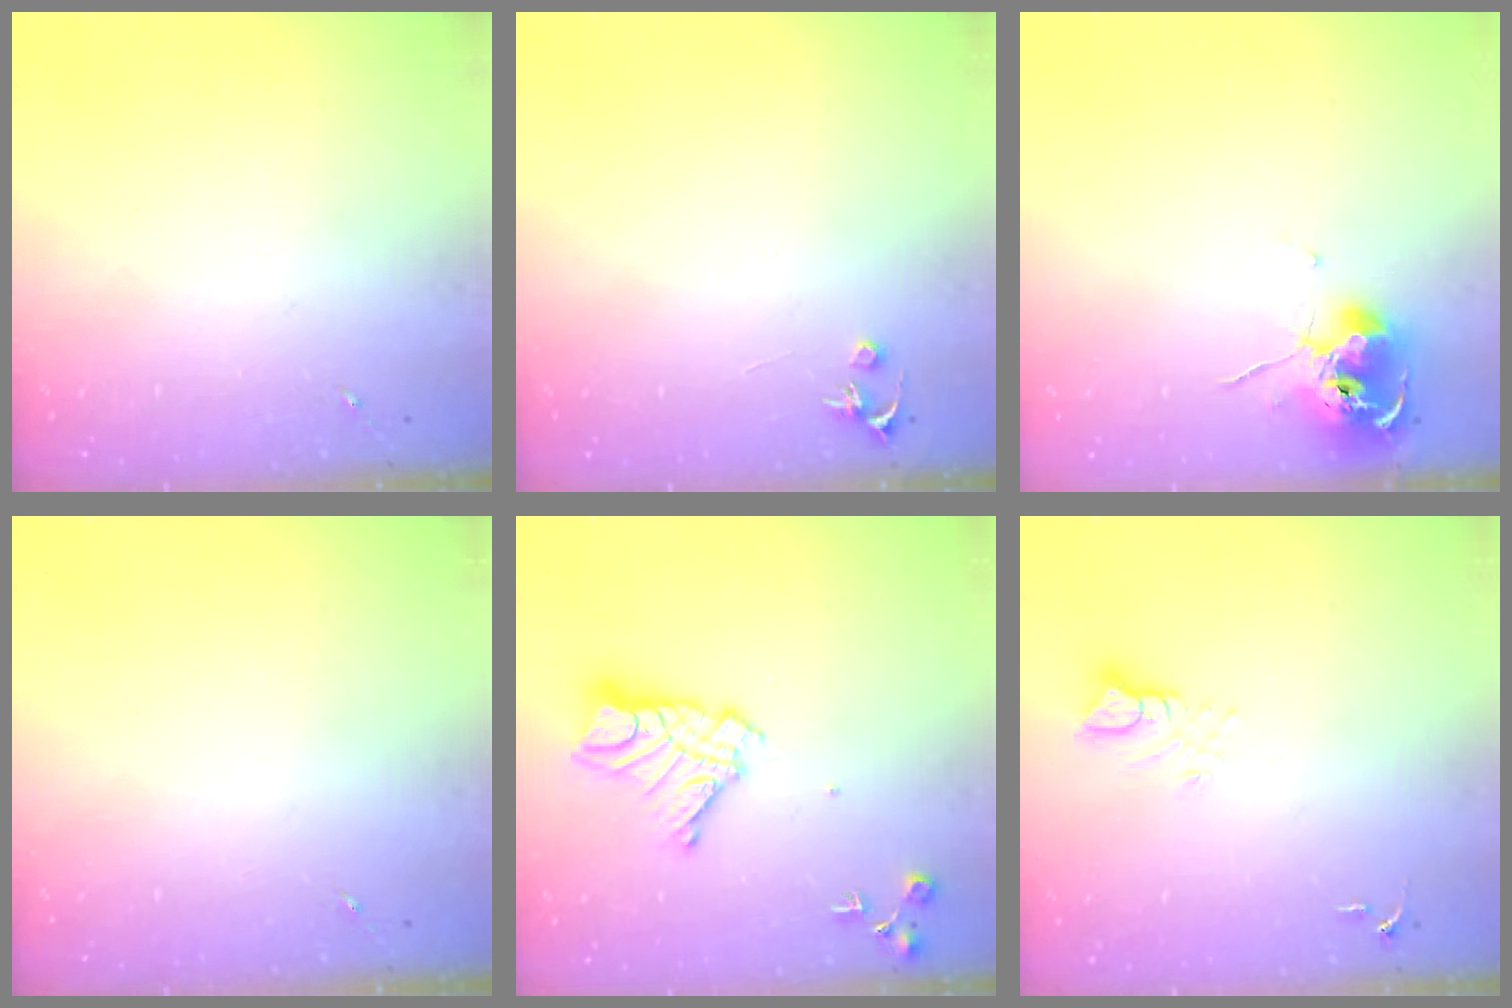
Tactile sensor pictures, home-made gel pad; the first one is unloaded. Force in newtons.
{"total": 3.2, "press": 3.2, "slide": 0.3}
{"total": 10.4, "press": 10.3, "slide": 1.2}
{"total": 0.0}
{"total": 14.2, "press": 14.2, "slide": 1.3}
{"total": 5.3, "press": 5.3, "slide": 0.3}